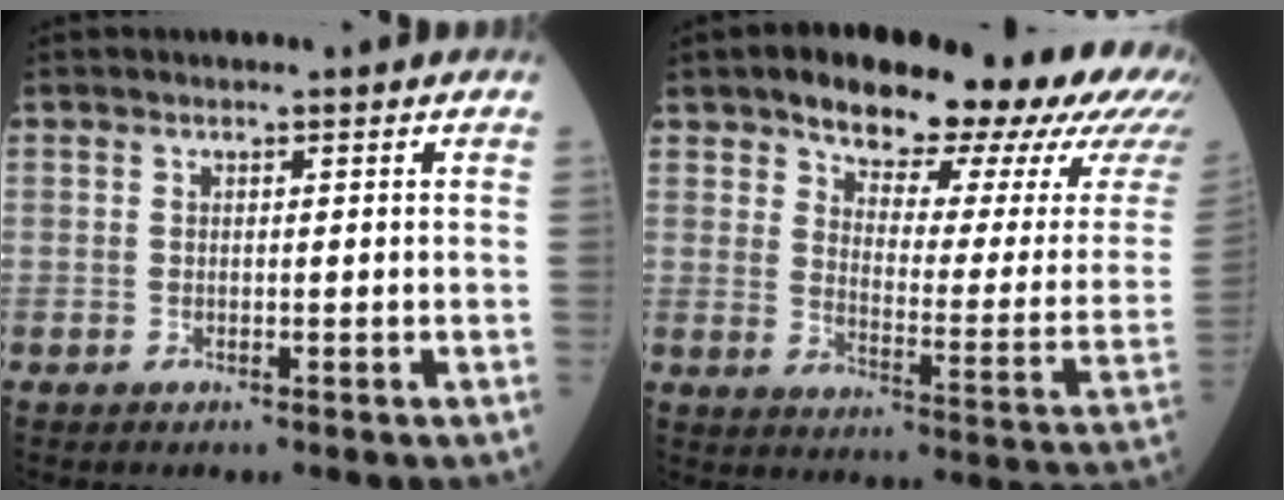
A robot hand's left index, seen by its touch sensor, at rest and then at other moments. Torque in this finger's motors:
{"motor_torque": [0.58, -1.13, 1.05, 0.17]}